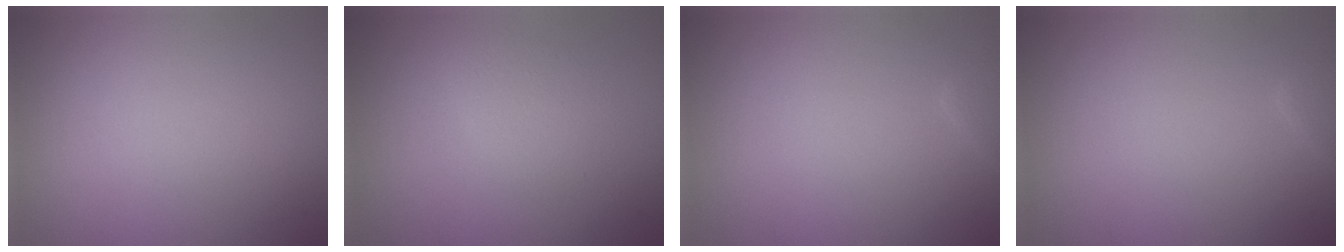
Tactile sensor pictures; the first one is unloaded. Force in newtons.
{"total": 1.6, "press": 1.6, "slide": 0.0}
{"total": 0.6, "press": 0.6, "slide": 0.1}
{"total": 0.6, "press": 0.6, "slide": 0.1}